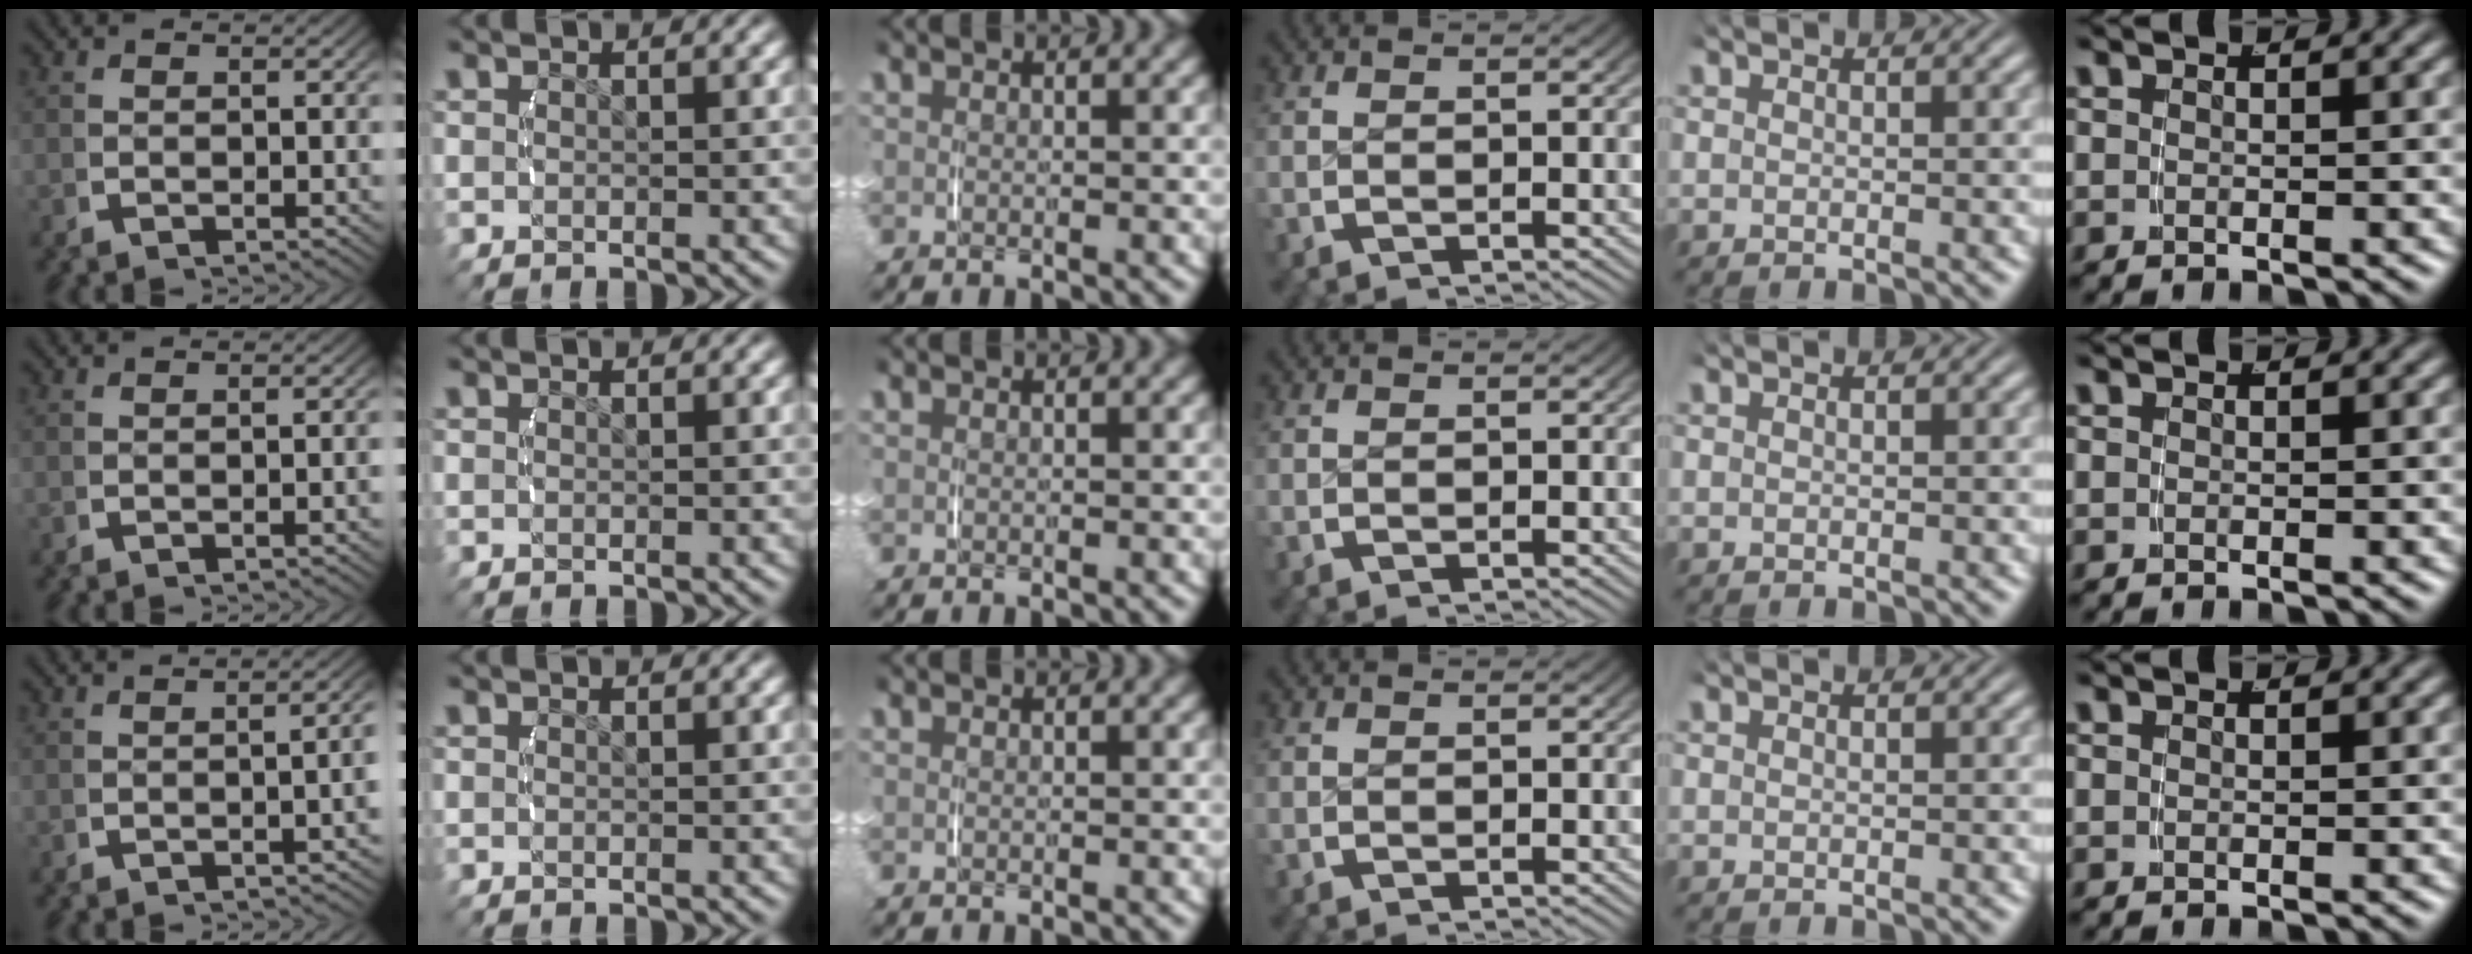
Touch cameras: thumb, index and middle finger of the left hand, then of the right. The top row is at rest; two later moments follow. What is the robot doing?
{"motion": "lift_and_place", "object": "dispenser bottle"}